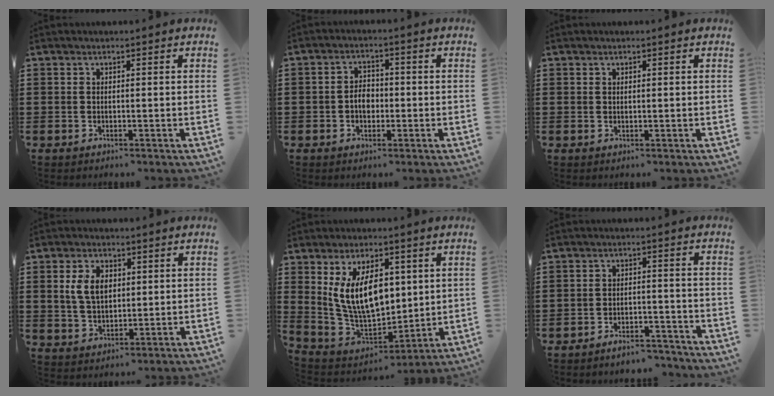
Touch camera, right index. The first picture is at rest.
{"total": 3.2, "force": [-0.6, 2.2, 2.3], "torque": [-0.045, 0.005, -0.013]}
{"total": 0.0}
{"total": 5.5, "force": [1.3, 3.5, 4.0], "torque": [-0.096, 0.011, 0.019]}
{"total": 12.1, "force": [2.9, 6.5, 9.8], "torque": [-0.205, 0.002, 0.051]}
{"total": 4.1, "force": [-4.0, 0.3, 0.5], "torque": [-0.010, 0.007, -0.082]}